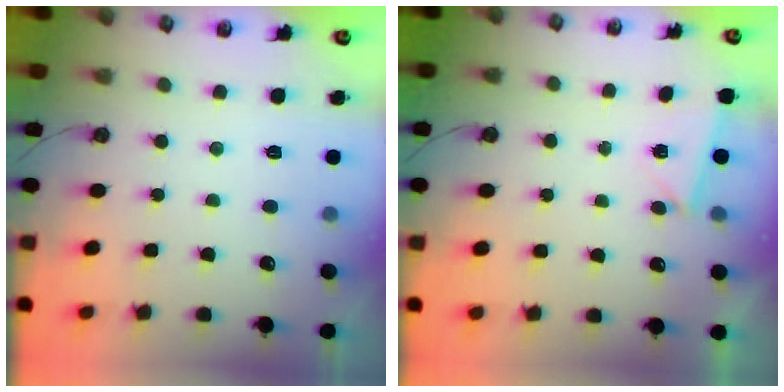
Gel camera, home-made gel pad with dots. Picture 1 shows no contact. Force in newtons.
{"total": 1.8, "press": 1.4, "slide": 1.2}